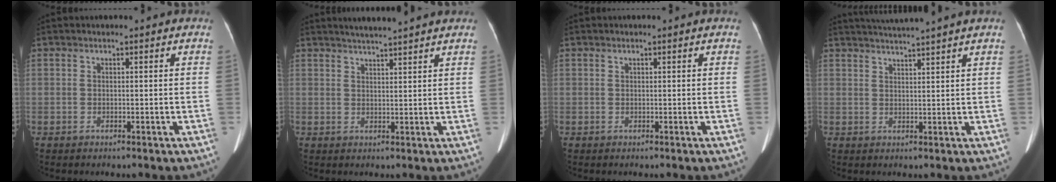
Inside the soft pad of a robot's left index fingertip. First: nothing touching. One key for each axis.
{"total": 6.2, "fx": 5.6, "fy": -0.3, "fz": 2.6, "tx": -0.045, "ty": 0.022, "tz": 0.079}
{"total": 0.0}
{"total": 6.0, "fx": 5.3, "fy": -1.5, "fz": 2.2, "tx": -0.039, "ty": 0.011, "tz": 0.078}